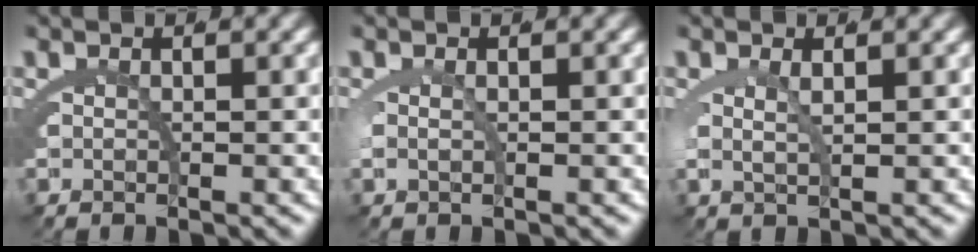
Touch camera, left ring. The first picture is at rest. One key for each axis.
{"total": 0.8, "fx": 0.1, "fy": -0.1, "fz": 0.8, "tx": -0.028, "ty": -0.007, "tz": 0.007}
{"total": 1.7, "fx": 0.9, "fy": 0.2, "fz": 1.4, "tx": -0.038, "ty": -0.010, "tz": 0.025}